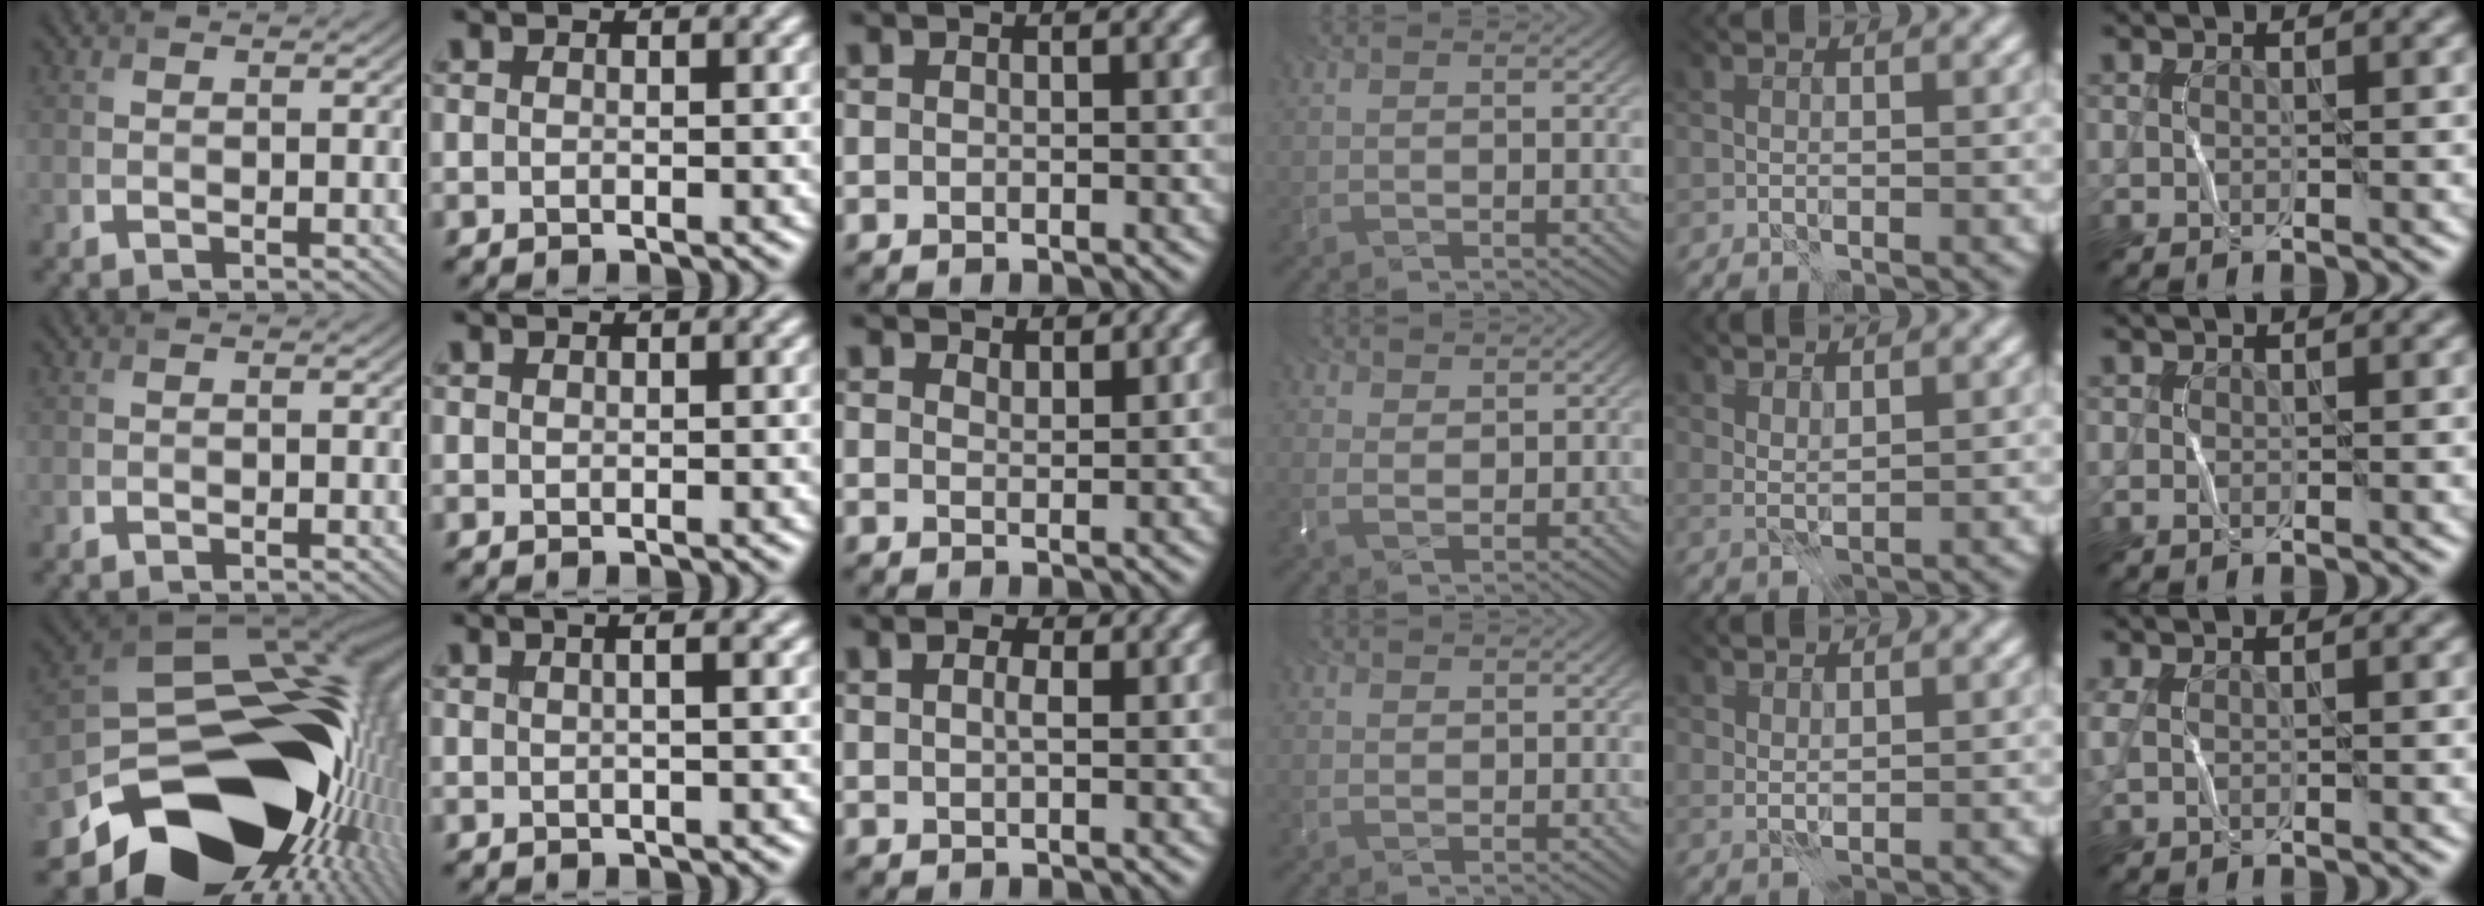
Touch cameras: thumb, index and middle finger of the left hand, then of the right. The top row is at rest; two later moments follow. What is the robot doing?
{"motion": "wrap", "object": "wrapping paper"}